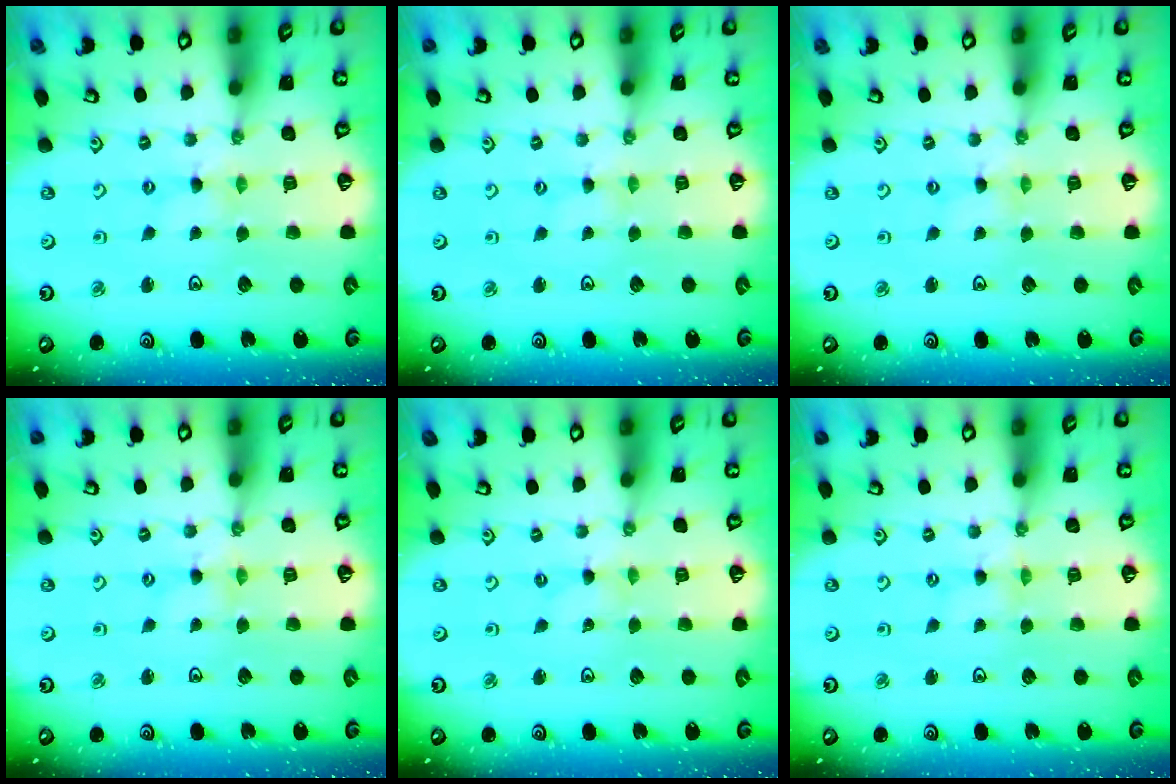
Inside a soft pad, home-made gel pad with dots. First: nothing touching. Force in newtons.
{"total": 0.0}
{"total": 0.0}
{"total": 1.6, "press": 1.6, "slide": 0.2}
{"total": 0.0}
{"total": 0.0}